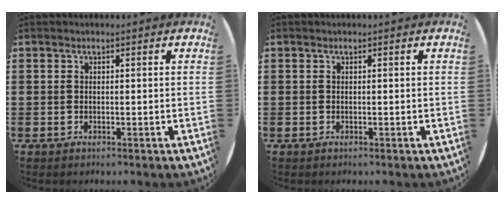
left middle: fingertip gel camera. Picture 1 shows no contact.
{"total": 0.0}